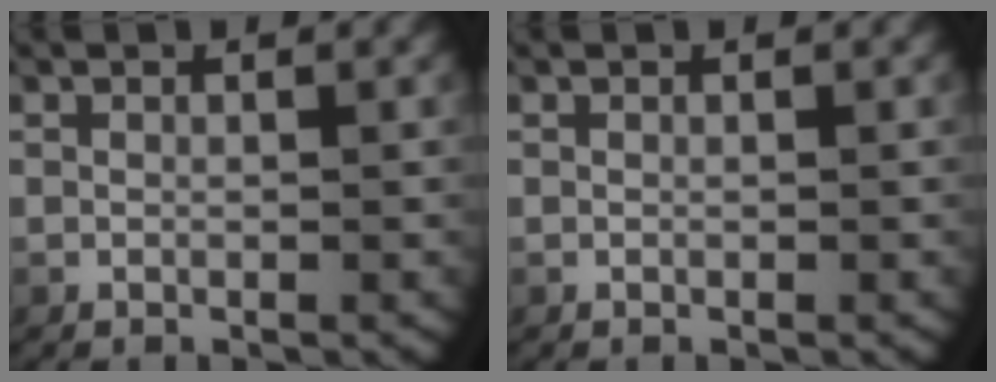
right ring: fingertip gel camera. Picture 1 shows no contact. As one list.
[{"total": 0.0}]